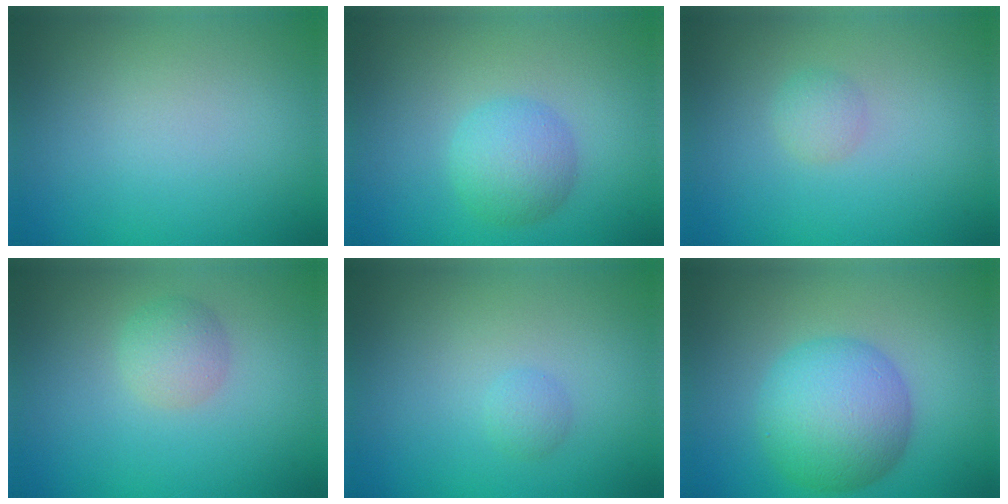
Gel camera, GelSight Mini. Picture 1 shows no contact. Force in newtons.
{"total": 3.1, "press": 3.1, "slide": 0.0}
{"total": 1.2, "press": 1.2, "slide": 0.0}
{"total": 1.9, "press": 1.9, "slide": 0.1}
{"total": 0.8, "press": 0.8, "slide": 0.0}
{"total": 6.5, "press": 6.5, "slide": 0.2}